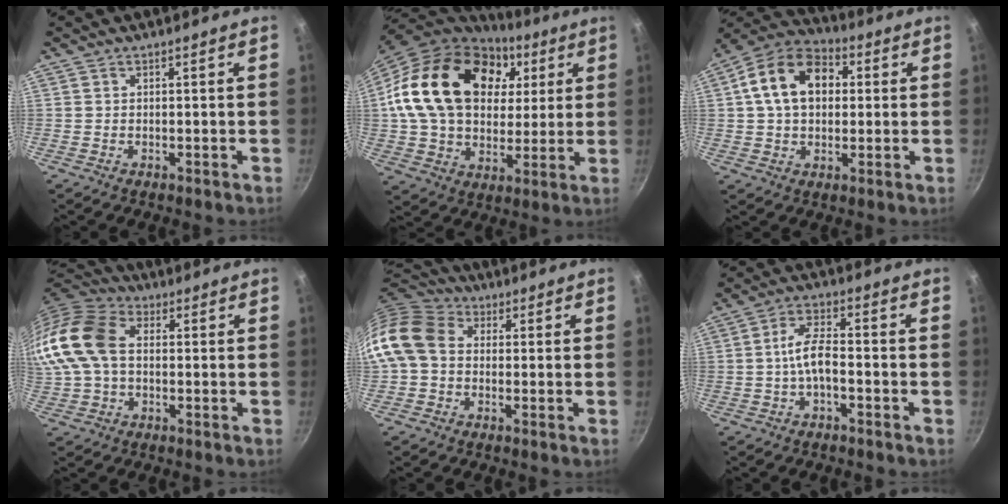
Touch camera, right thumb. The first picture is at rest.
{"total": 26.9, "force": [7.4, 19.1, 17.5], "torque": [-0.291, 0.008, 0.127]}
{"total": 14.8, "force": [2.7, 10.6, 10.0], "torque": [-0.141, 0.025, 0.027]}
{"total": 17.8, "force": [1.3, 12.2, 12.9], "torque": [-0.271, 0.036, 0.008]}
{"total": 12.8, "force": [0.3, 10.0, 7.9], "torque": [-0.138, 0.026, -0.015]}
{"total": 5.9, "force": [-1.7, 2.4, 5.2], "torque": [-0.099, 0.029, -0.038]}